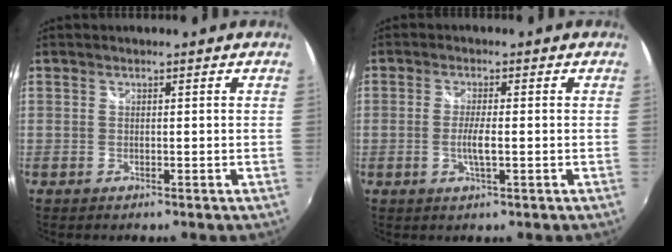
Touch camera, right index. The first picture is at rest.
{"total": 3.5, "force": [-0.7, 0.4, 3.4], "torque": [-0.064, -0.007, -0.013]}